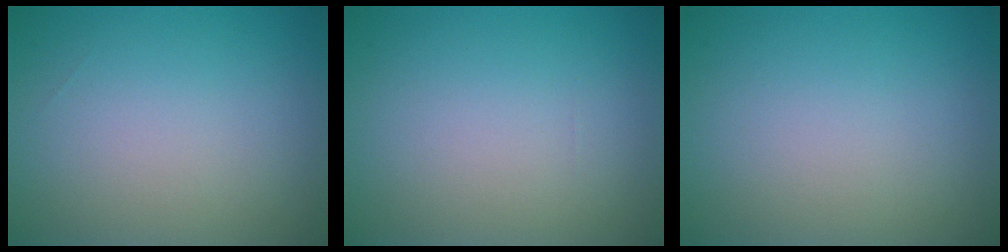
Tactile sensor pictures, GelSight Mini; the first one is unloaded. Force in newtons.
{"total": 0.0}
{"total": 0.0}